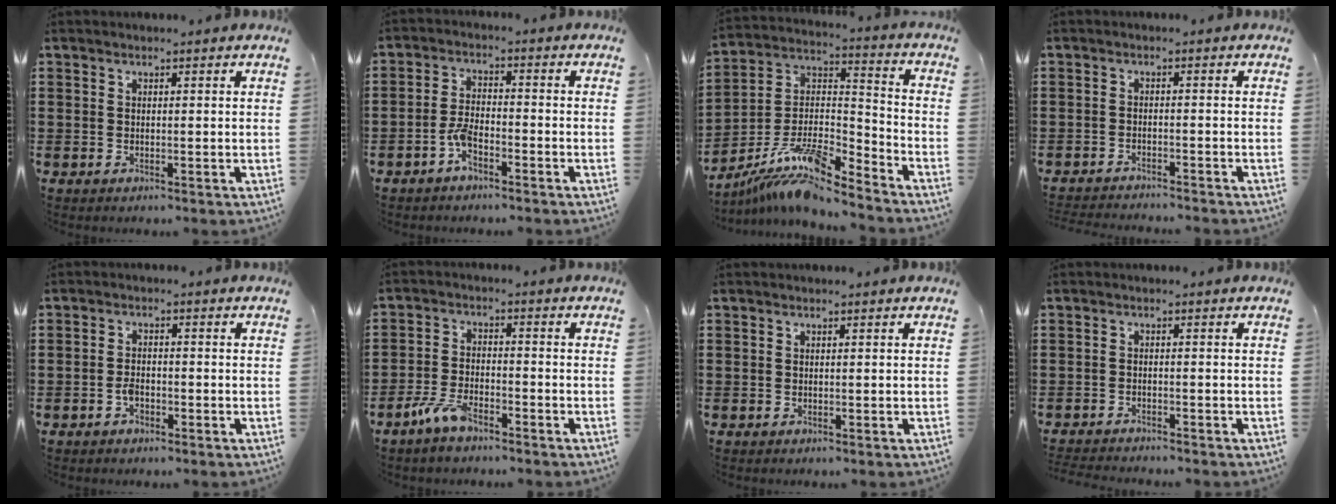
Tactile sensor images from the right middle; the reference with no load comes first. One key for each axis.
{"total": 3.7, "fx": -2.4, "fy": 1.3, "fz": 2.5, "tx": -0.066, "ty": -0.003, "tz": -0.050}
{"total": 11.4, "fx": -9.6, "fy": 1.7, "fz": 6.0, "tx": -0.128, "ty": 0.009, "tz": -0.193}
{"total": 2.1, "fx": -2.1, "fy": -0.2, "fz": 0.0, "tx": -0.004, "ty": -0.002, "tz": -0.045}
{"total": 2.1, "fx": -1.2, "fy": 1.0, "fz": 1.4, "tx": -0.029, "ty": 0.000, "tz": -0.023}
{"total": 4.9, "fx": -3.8, "fy": 1.6, "fz": 2.7, "tx": -0.073, "ty": 0.002, "tz": -0.079}
{"total": 0.0}
{"total": 2.0, "fx": -2.0, "fy": 0.0, "fz": 0.0, "tx": -0.006, "ty": -0.002, "tz": -0.042}